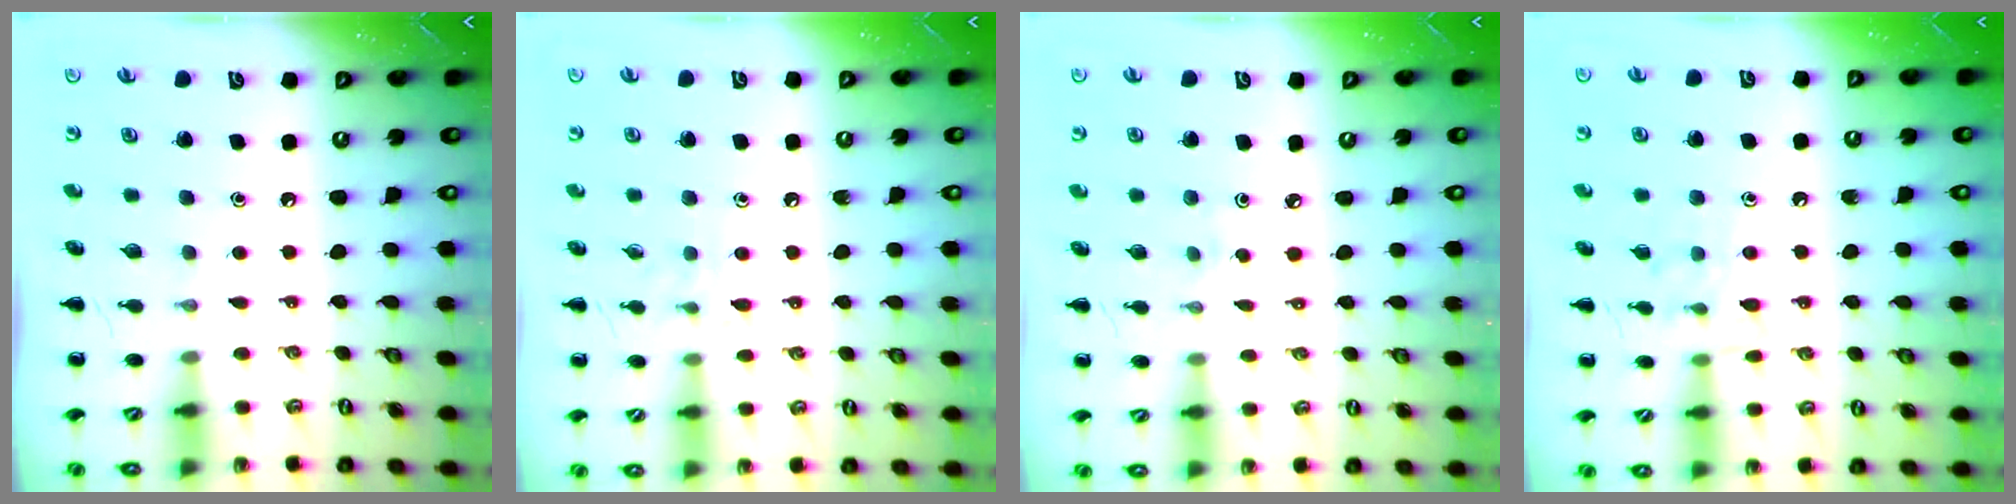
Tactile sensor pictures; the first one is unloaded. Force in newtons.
{"total": 5.7, "press": 5.6, "slide": 1.4}
{"total": 2.5, "press": 2.3, "slide": 0.9}
{"total": 8.0, "press": 8.0, "slide": 0.7}